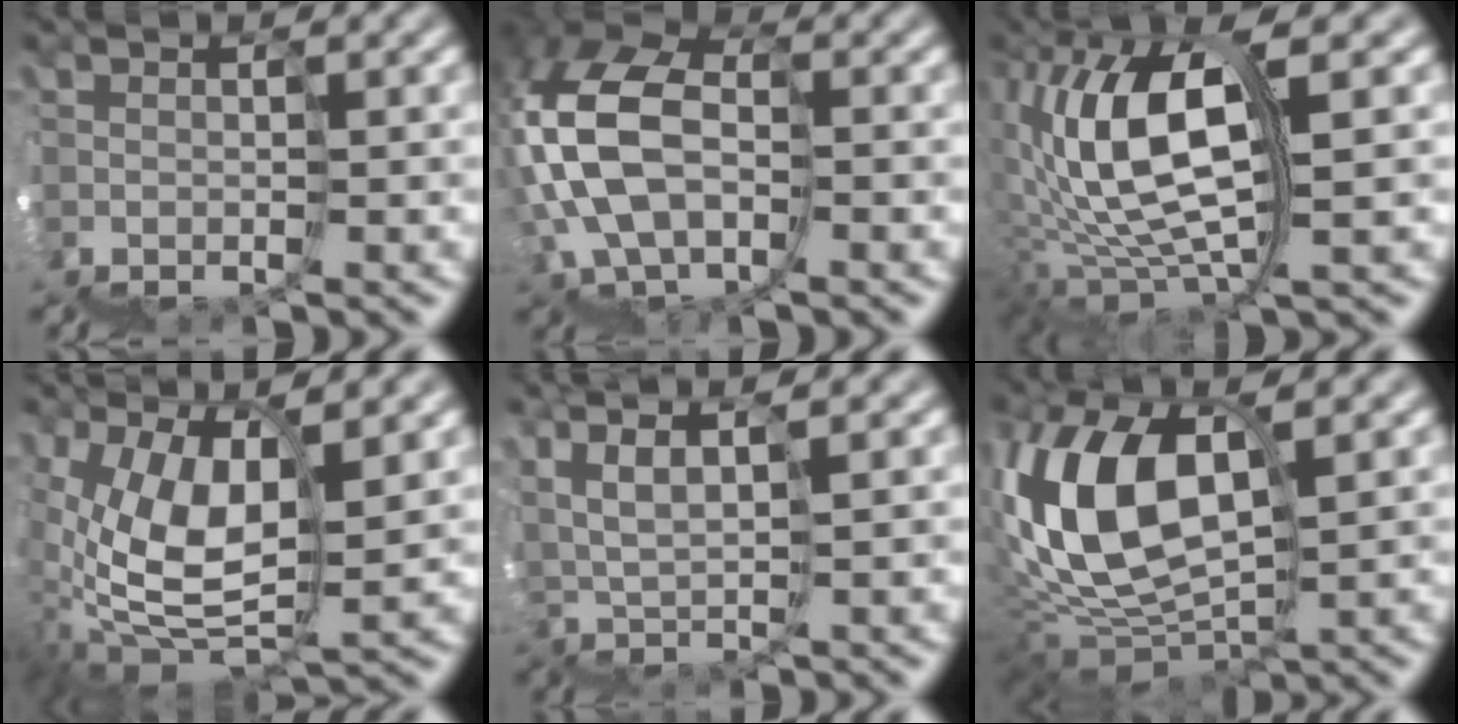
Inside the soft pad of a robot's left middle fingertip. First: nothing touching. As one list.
[{"total": 7.5, "force": [0.9, 5.2, 5.4], "torque": [-0.148, 0.044, -0.001]}, {"total": 7.6, "force": [2.7, 2.4, 6.7], "torque": [-0.146, 0.031, 0.039]}, {"total": 6.8, "force": [2.7, 3.0, 5.5], "torque": [-0.134, 0.022, 0.048]}, {"total": 5.1, "force": [4.8, 0.3, 1.8], "torque": [-0.047, 0.040, 0.091]}, {"total": 8.9, "force": [4.1, 4.6, 6.4], "torque": [-0.138, 0.042, 0.063]}]